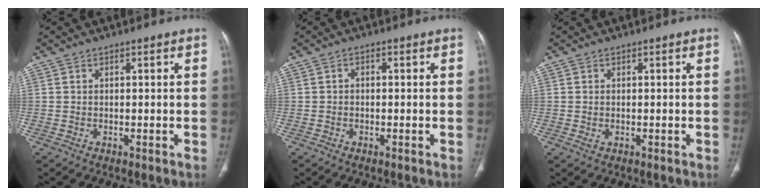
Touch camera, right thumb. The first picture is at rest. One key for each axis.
{"total": 0.9, "fx": -0.2, "fy": 0.7, "fz": 0.5, "tx": -0.004, "ty": 0.003, "tz": -0.007}
{"total": 0.9, "fx": -0.2, "fy": 0.6, "fz": 0.7, "tx": -0.020, "ty": 0.003, "tz": 0.001}